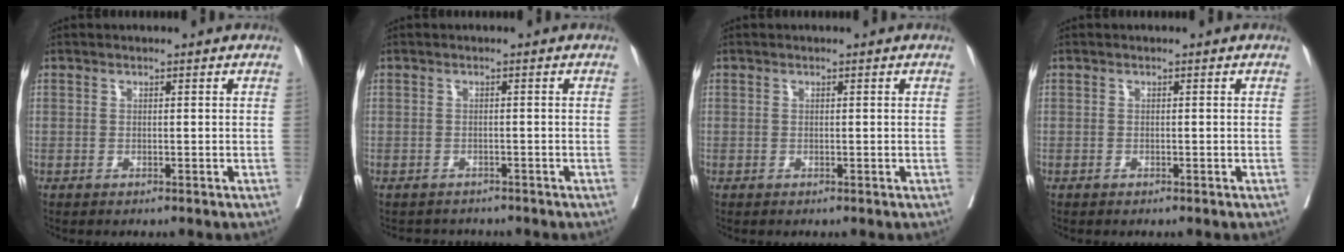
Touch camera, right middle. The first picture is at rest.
{"total": 3.1, "force": [-2.9, 1.1, 0.0], "torque": [0.000, -0.003, -0.043]}
{"total": 0.0}
{"total": 0.0}